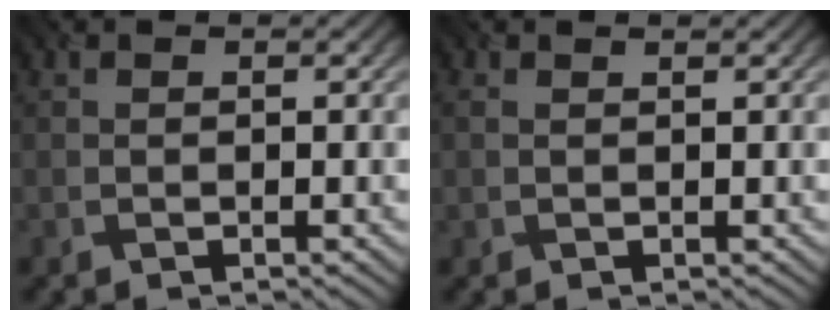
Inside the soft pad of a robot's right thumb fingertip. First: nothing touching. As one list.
[{"total": 1.1, "force": [0.7, 0.5, 0.7], "torque": [-0.022, 0.001, 0.015]}]